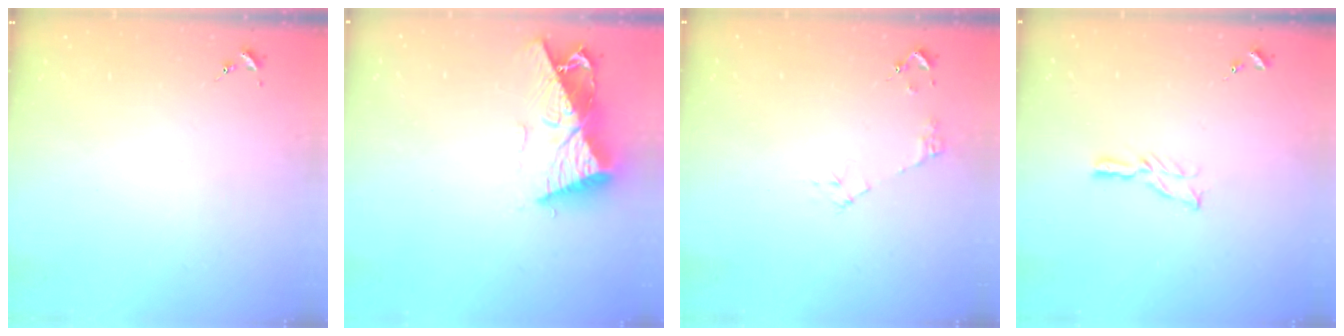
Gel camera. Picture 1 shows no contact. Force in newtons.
{"total": 11.7, "press": 11.6, "slide": 1.0}
{"total": 6.4, "press": 6.4, "slide": 0.6}
{"total": 5.0, "press": 5.0, "slide": 0.5}